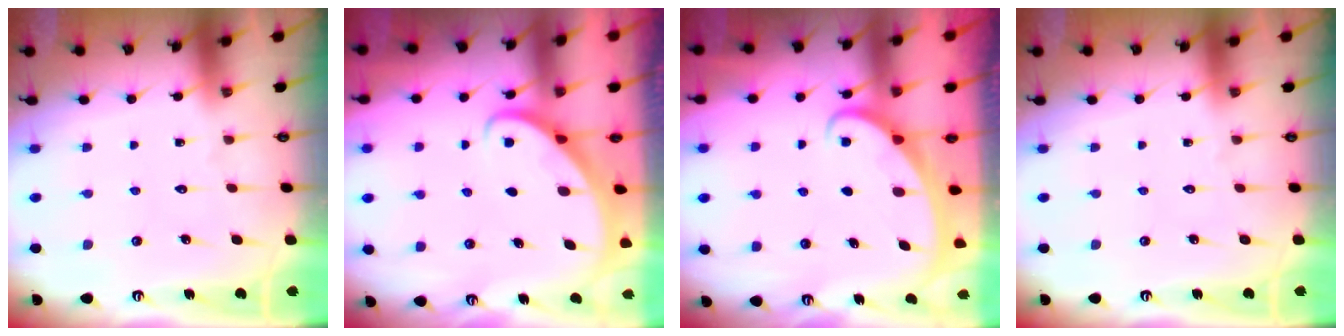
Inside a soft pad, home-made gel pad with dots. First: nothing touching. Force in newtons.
{"total": 2.7, "press": 2.7, "slide": 0.2}
{"total": 2.2, "press": 2.2, "slide": 0.1}
{"total": 0.0}